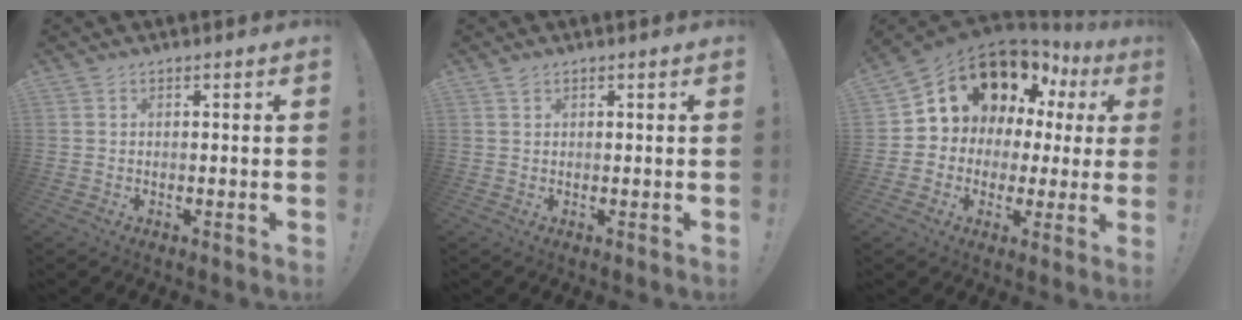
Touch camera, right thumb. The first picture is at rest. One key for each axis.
{"total": 0.6, "fx": 0.5, "fy": 0.3, "fz": 0.3, "tx": -0.001, "ty": -0.001, "tz": 0.007}
{"total": 14.6, "fx": 8.7, "fy": 9.7, "fz": 6.5, "tx": -0.096, "ty": -0.065, "tz": 0.173}